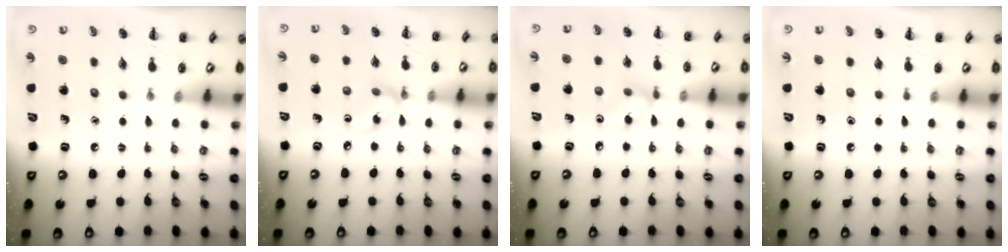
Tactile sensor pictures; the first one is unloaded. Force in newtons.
{"total": 3.7, "press": 3.7, "slide": 0.4}
{"total": 4.3, "press": 4.3, "slide": 0.7}
{"total": 0.0}